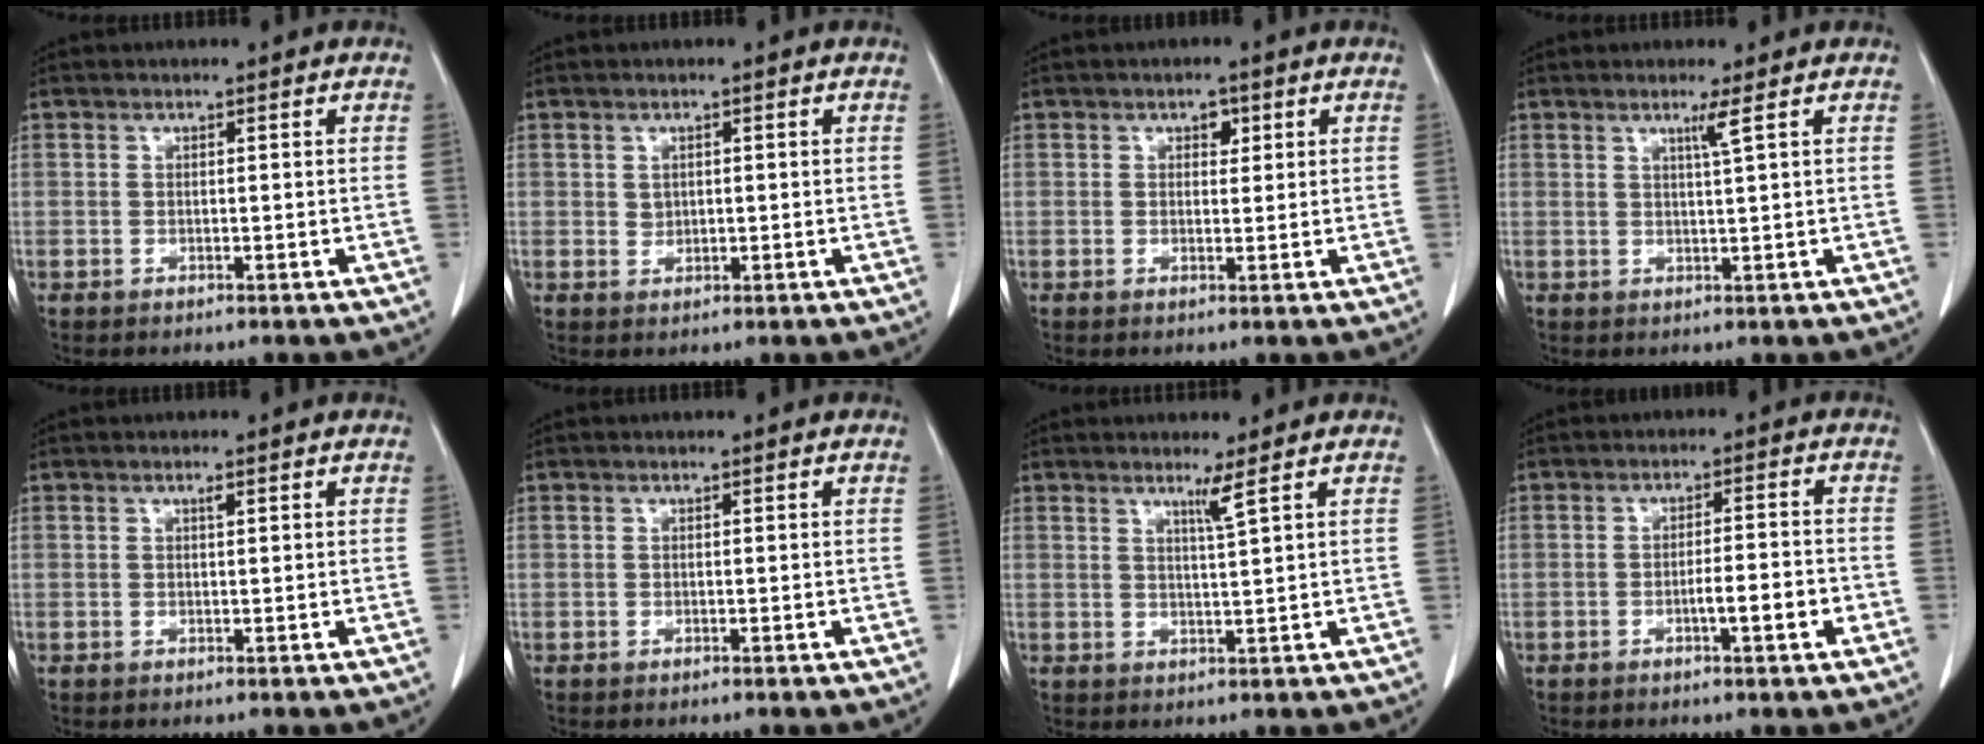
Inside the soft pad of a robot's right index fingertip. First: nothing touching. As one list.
[{"total": 1.3, "force": [0.3, 1.1, 0.6], "torque": [-0.009, -0.002, 0.008]}, {"total": 1.8, "force": [0.8, 1.2, 1.1], "torque": [-0.012, 0.001, 0.009]}, {"total": 1.9, "force": [1.0, -0.8, 1.5], "torque": [-0.033, -0.007, 0.021]}, {"total": 0.6, "force": [0.3, 0.0, 0.5], "torque": [-0.010, 0.000, 0.005]}, {"total": 0.0}, {"total": 2.2, "force": [1.4, -1.0, 1.4], "torque": [-0.033, -0.017, 0.031]}, {"total": 4.5, "force": [-1.7, 0.4, 4.1], "torque": [-0.060, 0.001, -0.026]}]